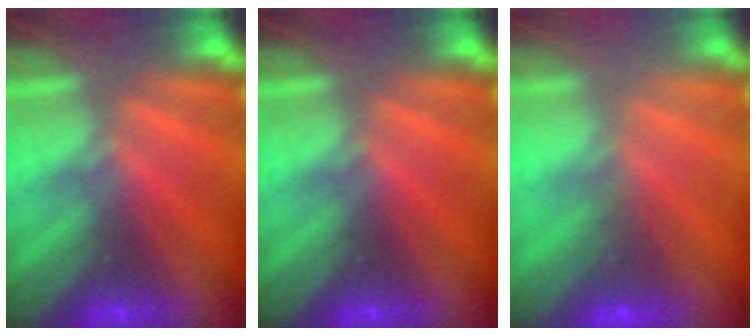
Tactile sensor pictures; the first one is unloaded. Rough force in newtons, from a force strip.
{"total": 0.0}
{"total": 5.1}